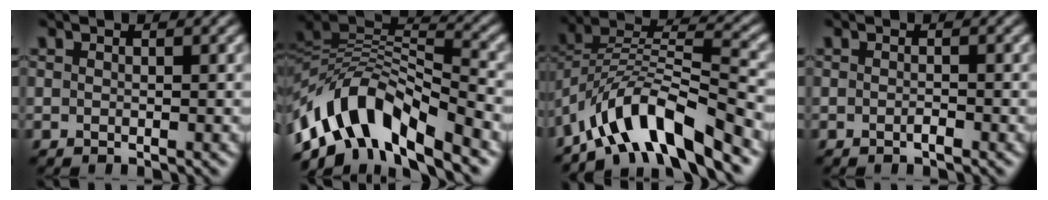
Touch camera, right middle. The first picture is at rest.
{"total": 10.0, "force": [-5.5, 4.3, 7.1], "torque": [-0.117, 0.017, -0.111]}
{"total": 10.0, "force": [-7.0, 2.7, 6.6], "torque": [-0.106, 0.008, -0.135]}
{"total": 0.7, "force": [-0.4, 0.1, 0.5], "torque": [-0.010, 0.001, -0.008]}